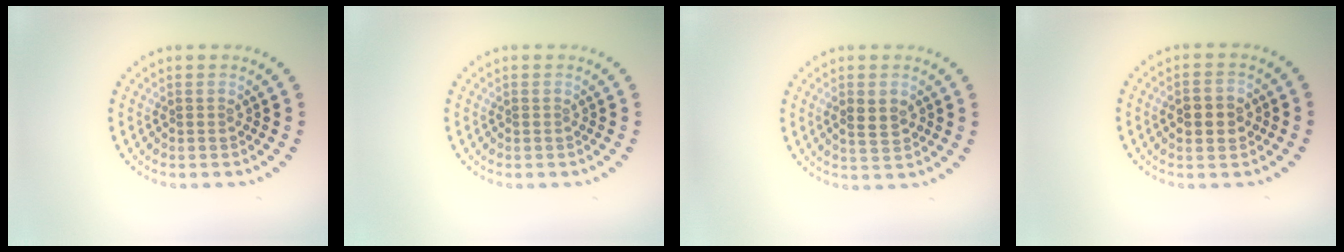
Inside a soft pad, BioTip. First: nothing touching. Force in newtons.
{"total": 0.0}
{"total": 2.3, "press": 2.3, "slide": 0.3}
{"total": 3.6, "press": 3.6, "slide": 0.2}